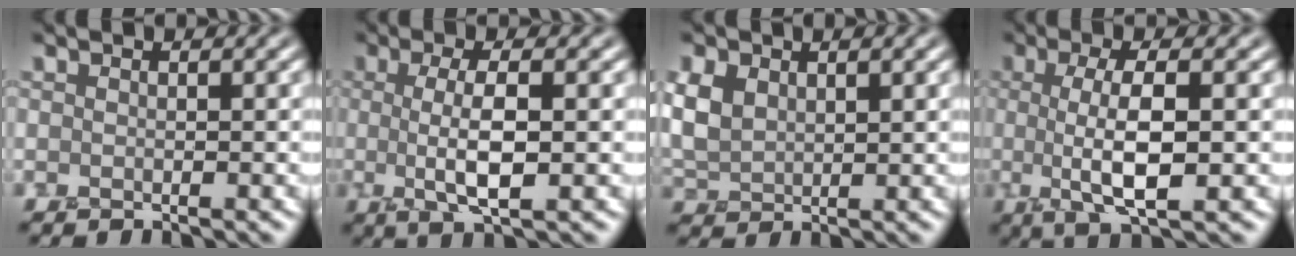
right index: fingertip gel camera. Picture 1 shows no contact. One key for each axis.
{"total": 4.2, "fx": 0.1, "fy": 1.1, "fz": 4.0, "tx": -0.078, "ty": 0.002, "tz": 0.005}
{"total": 3.3, "fx": 1.7, "fy": 2.2, "fz": 1.6, "tx": -0.044, "ty": 0.007, "tz": 0.038}
{"total": 5.3, "fx": 0.1, "fy": 1.6, "fz": 5.1, "tx": -0.090, "ty": 0.002, "tz": 0.004}